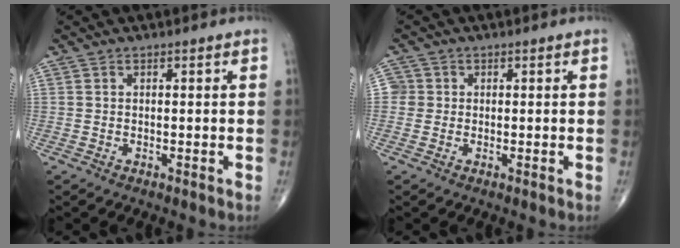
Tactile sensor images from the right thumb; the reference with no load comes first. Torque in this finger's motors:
{"motor_torque": [-0.20, -0.03, 0.19, 0.14, -0.07]}